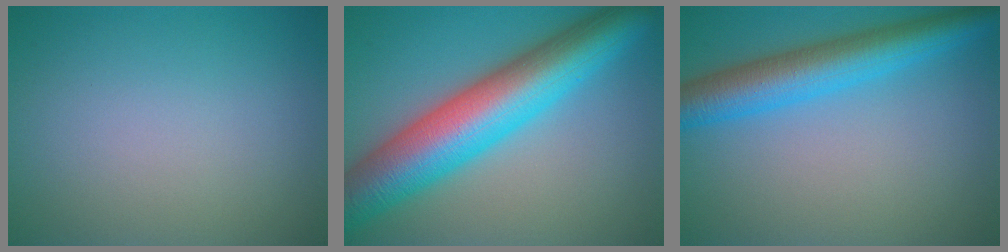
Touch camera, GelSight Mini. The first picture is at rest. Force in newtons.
{"total": 11.5, "press": 11.5, "slide": 0.2}
{"total": 6.5, "press": 6.5, "slide": 0.3}